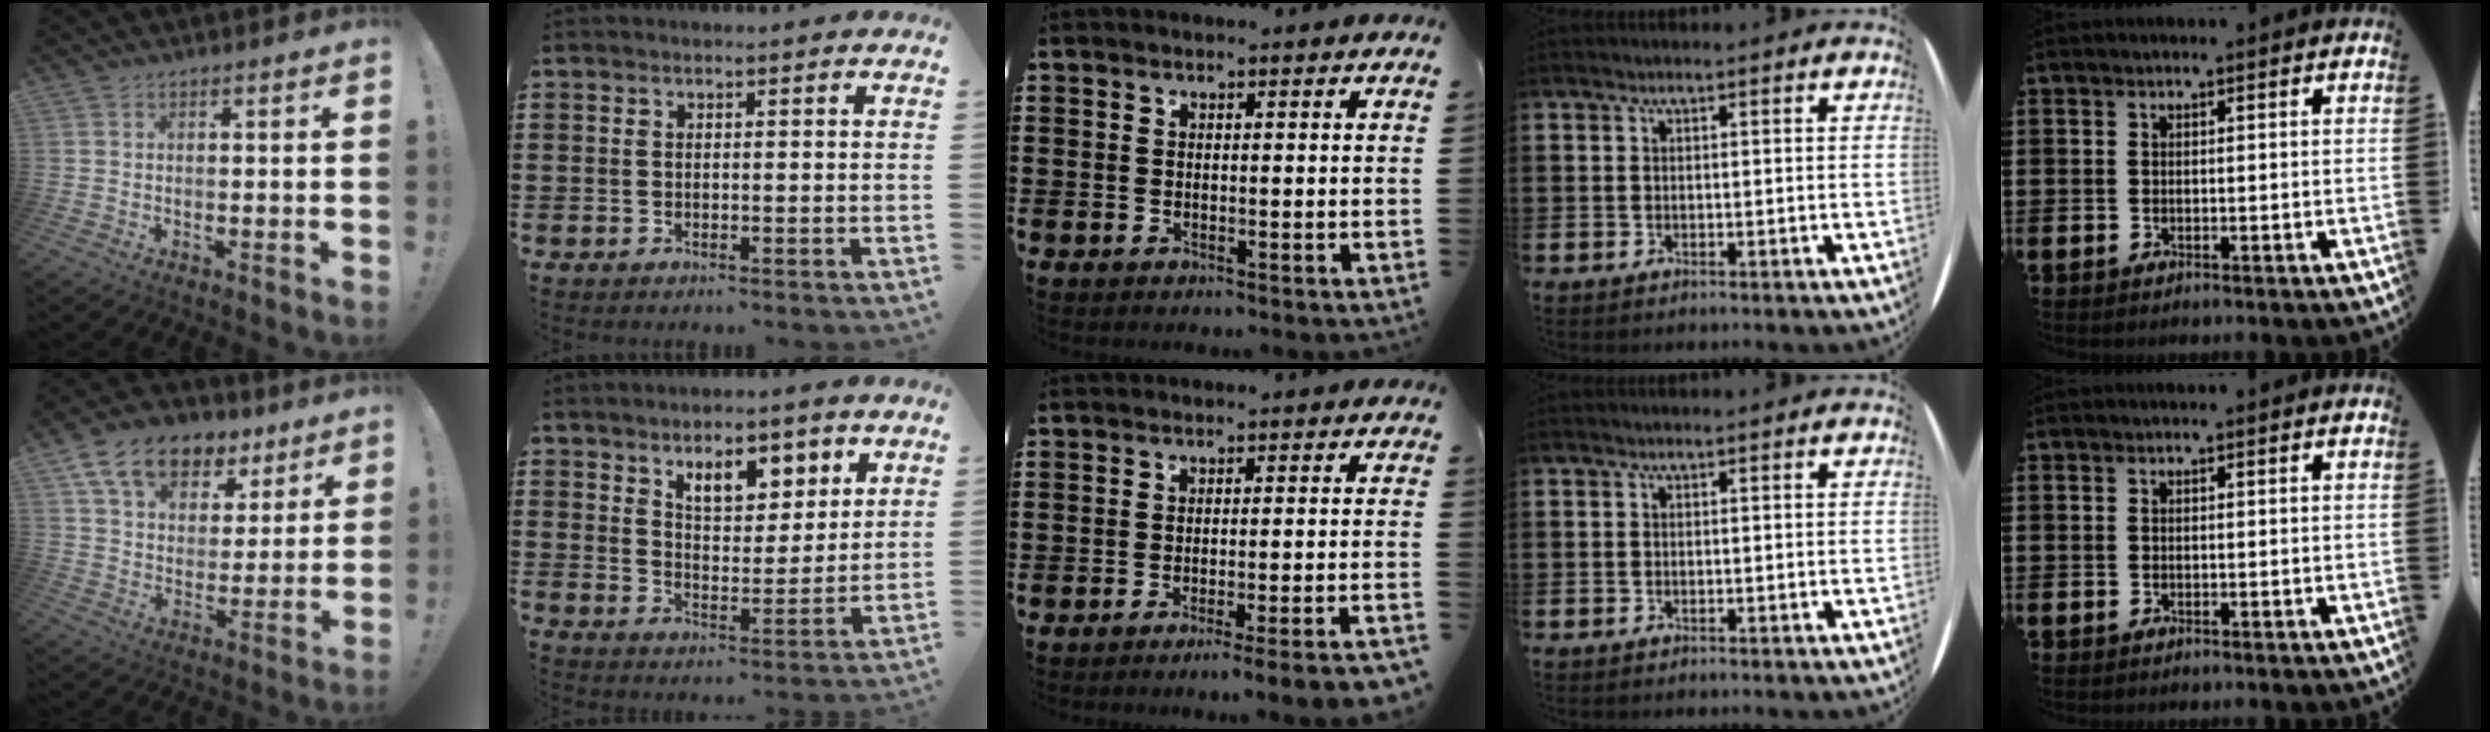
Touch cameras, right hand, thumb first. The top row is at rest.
{"thumb": {"total": 15.6, "force": [9.7, 9.8, 7.2], "torque": [-0.113, -0.054, 0.178]}, "index": {"total": 7.0, "force": [4.4, 3.5, 4.2], "torque": [-0.076, -0.004, 0.075]}, "middle": {"total": 3.5, "force": [-2.9, -0.8, 1.8], "torque": [-0.028, -0.012, -0.057]}}